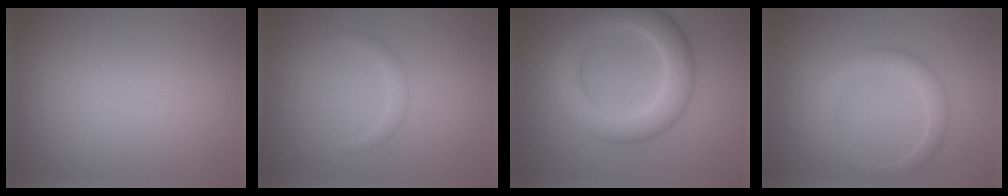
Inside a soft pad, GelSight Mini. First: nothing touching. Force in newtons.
{"total": 1.0, "press": 1.0, "slide": 0.1}
{"total": 6.0, "press": 6.0, "slide": 0.1}
{"total": 2.6, "press": 2.5, "slide": 0.2}